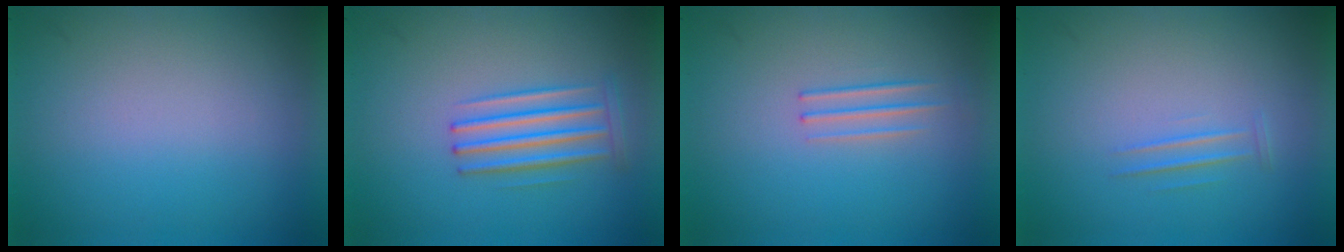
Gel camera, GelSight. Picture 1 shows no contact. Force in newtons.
{"total": 2.8}
{"total": 1.3}
{"total": 1.1}